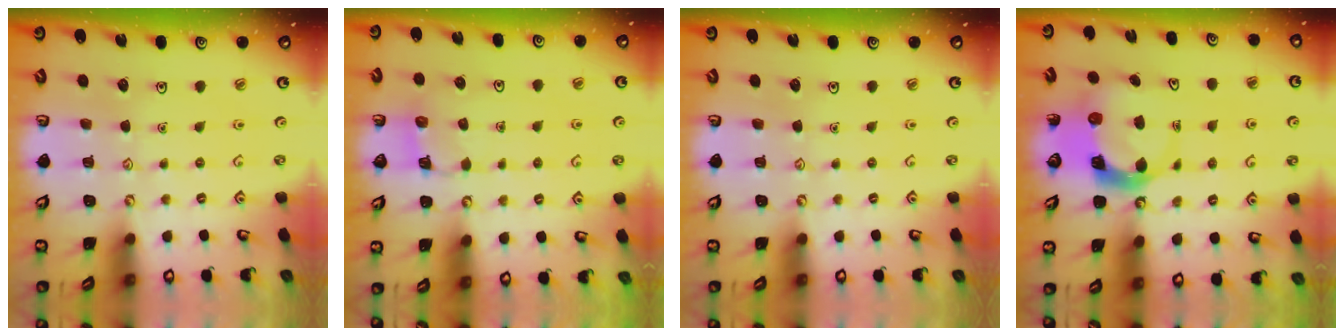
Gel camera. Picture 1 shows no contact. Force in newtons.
{"total": 3.9, "press": 3.9, "slide": 0.3}
{"total": 0.0}
{"total": 5.8, "press": 5.7, "slide": 0.7}